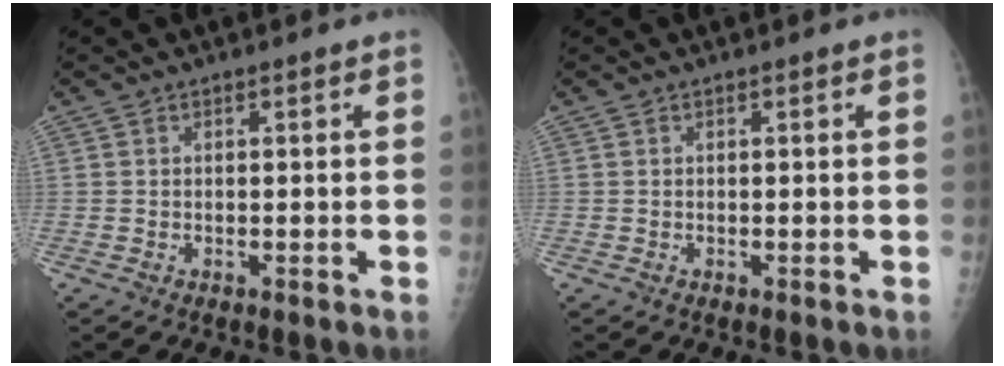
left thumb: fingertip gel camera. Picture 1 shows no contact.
{"total": 0.0}